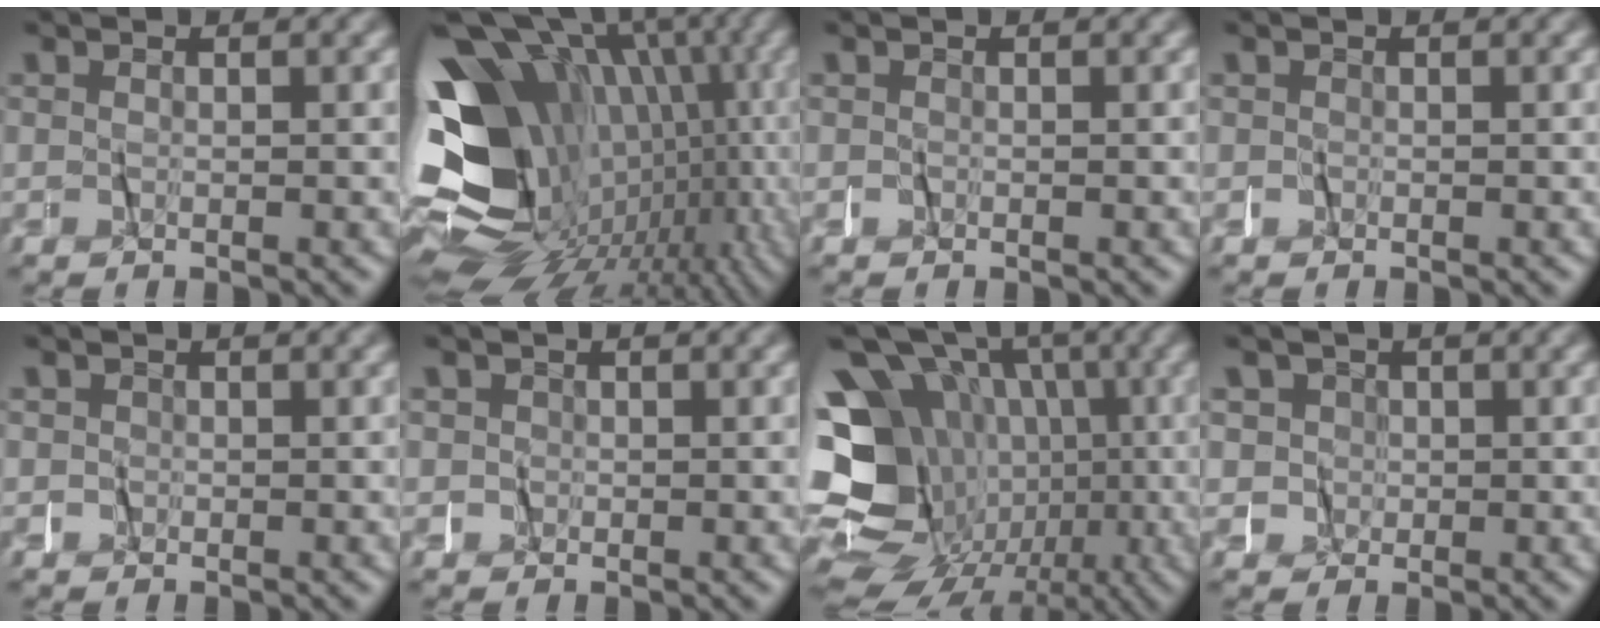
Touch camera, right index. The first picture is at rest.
{"total": 24.3, "force": [-4.8, 15.3, 18.2], "torque": [-0.255, -0.023, -0.070]}
{"total": 0.0}
{"total": 0.0}
{"total": 0.7, "force": [0.2, 0.7, -0.1], "torque": [-0.001, 0.000, 0.003]}
{"total": 1.1, "force": [0.2, 1.1, 0.0], "torque": [-0.004, -0.002, 0.006]}
{"total": 14.5, "force": [-1.7, 10.9, 9.4], "torque": [-0.158, -0.031, -0.032]}
{"total": 4.2, "force": [0.7, 4.0, 0.9], "torque": [-0.043, -0.008, 0.013]}